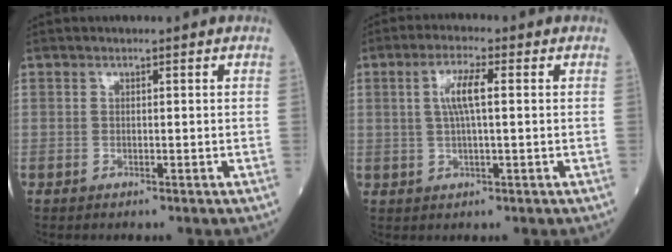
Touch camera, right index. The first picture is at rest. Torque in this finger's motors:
{"motor_torque": [0.15, 0.07, 0.10, 0.06]}